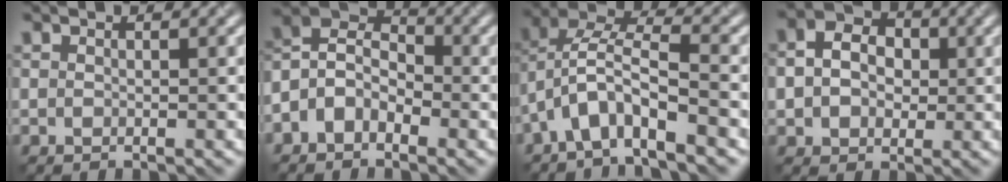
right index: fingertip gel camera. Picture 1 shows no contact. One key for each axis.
{"total": 5.5, "fx": -1.9, "fy": 3.9, "fz": 3.4, "tx": -0.062, "ty": 0.018, "tz": -0.040}
{"total": 5.7, "fx": -2.9, "fy": 1.8, "fz": 4.6, "tx": -0.086, "ty": 0.015, "tz": -0.061}
{"total": 6.1, "fx": 0.9, "fy": 4.8, "fz": 3.6, "tx": -0.066, "ty": 0.019, "tz": -0.011}